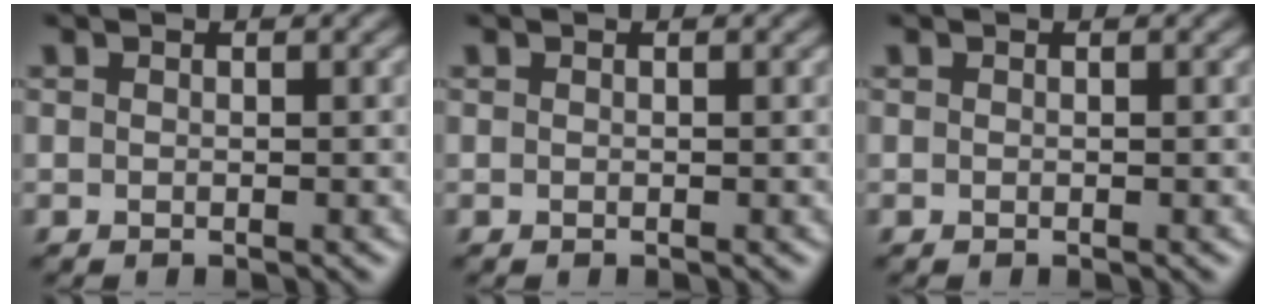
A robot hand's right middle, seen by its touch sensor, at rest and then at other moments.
{"total": 0.0}
{"total": 0.0}